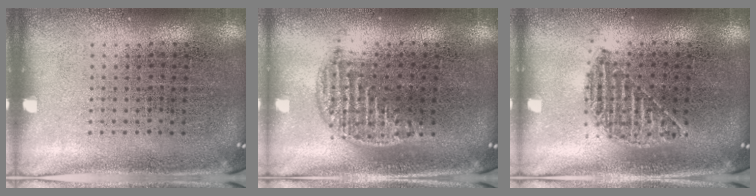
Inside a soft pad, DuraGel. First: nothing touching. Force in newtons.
{"total": 1.3, "press": 1.1, "slide": 0.6}
{"total": 1.2, "press": 1.1, "slide": 0.5}